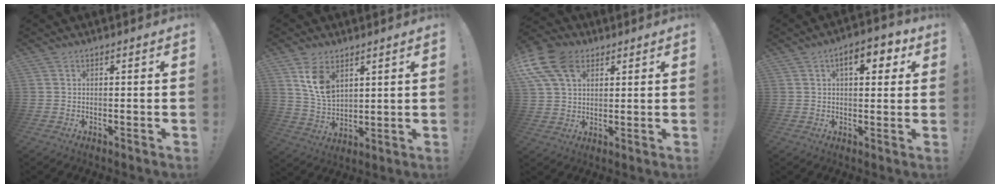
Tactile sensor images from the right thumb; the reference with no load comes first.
{"total": 9.6, "force": [5.3, 5.9, 5.4], "torque": [-0.103, -0.022, 0.104]}
{"total": 14.5, "force": [6.2, 9.7, 8.8], "torque": [-0.174, -0.022, 0.121]}
{"total": 7.9, "force": [2.8, 3.8, 6.3], "torque": [-0.078, -0.002, 0.038]}